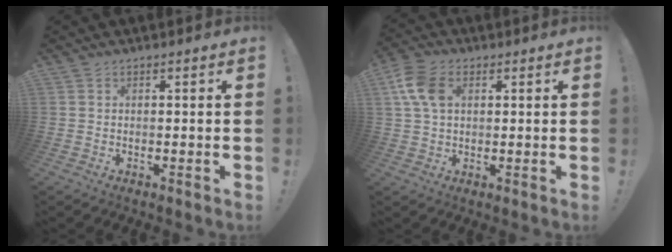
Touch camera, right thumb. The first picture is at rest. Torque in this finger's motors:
{"motor_torque": [0.73, 1.90, 0.98, 0.01, 0.21]}